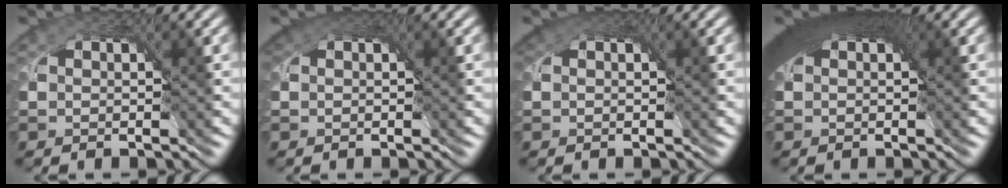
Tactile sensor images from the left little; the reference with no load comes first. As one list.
[{"total": 2.2, "force": [1.2, 1.3, 1.2], "torque": [-0.022, 0.005, 0.014]}, {"total": 1.9, "force": [1.0, 1.2, 1.0], "torque": [-0.020, 0.004, 0.012]}, {"total": 9.0, "force": [3.2, 4.4, 7.2], "torque": [-0.112, 0.020, 0.034]}]